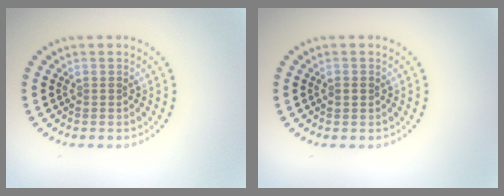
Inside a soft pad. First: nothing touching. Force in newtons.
{"total": 1.1, "press": 1.1, "slide": 0.2}